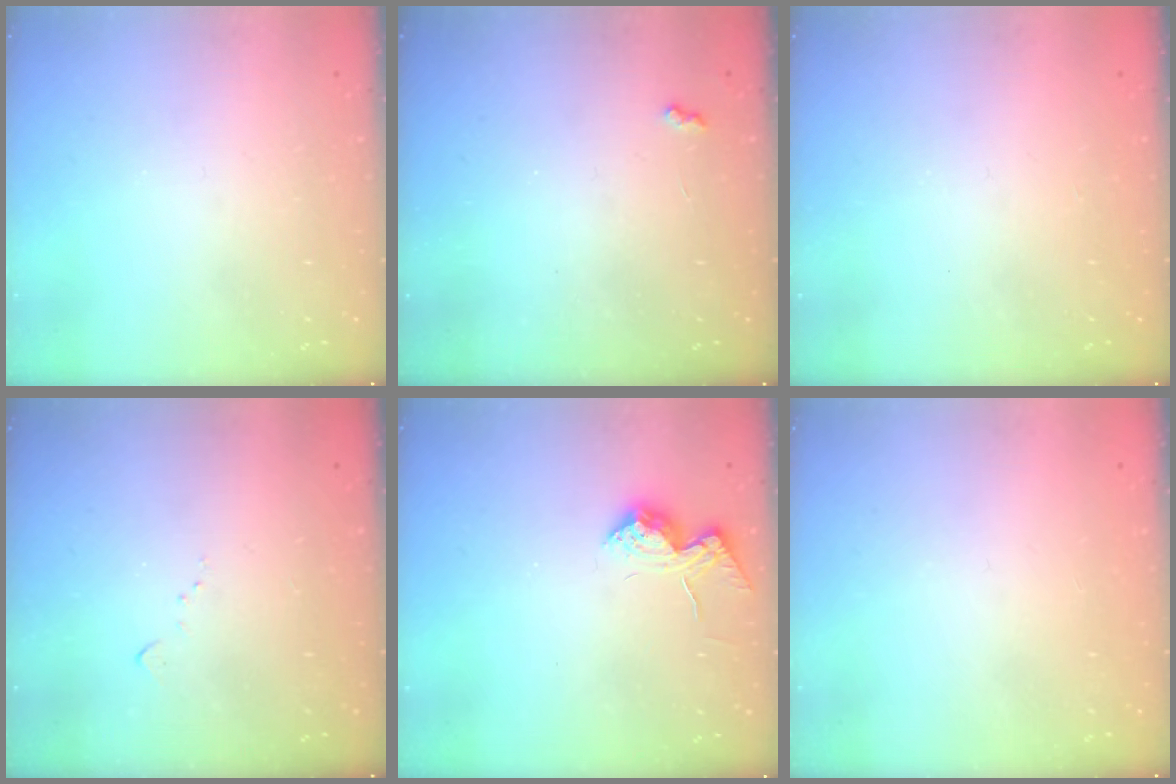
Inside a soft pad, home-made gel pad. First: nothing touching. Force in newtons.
{"total": 3.2, "press": 3.1, "slide": 0.5}
{"total": 1.0, "press": 0.9, "slide": 0.4}
{"total": 6.1, "press": 6.0, "slide": 0.8}
{"total": 12.1, "press": 12.1, "slide": 0.5}
{"total": 1.1, "press": 1.0, "slide": 0.1}